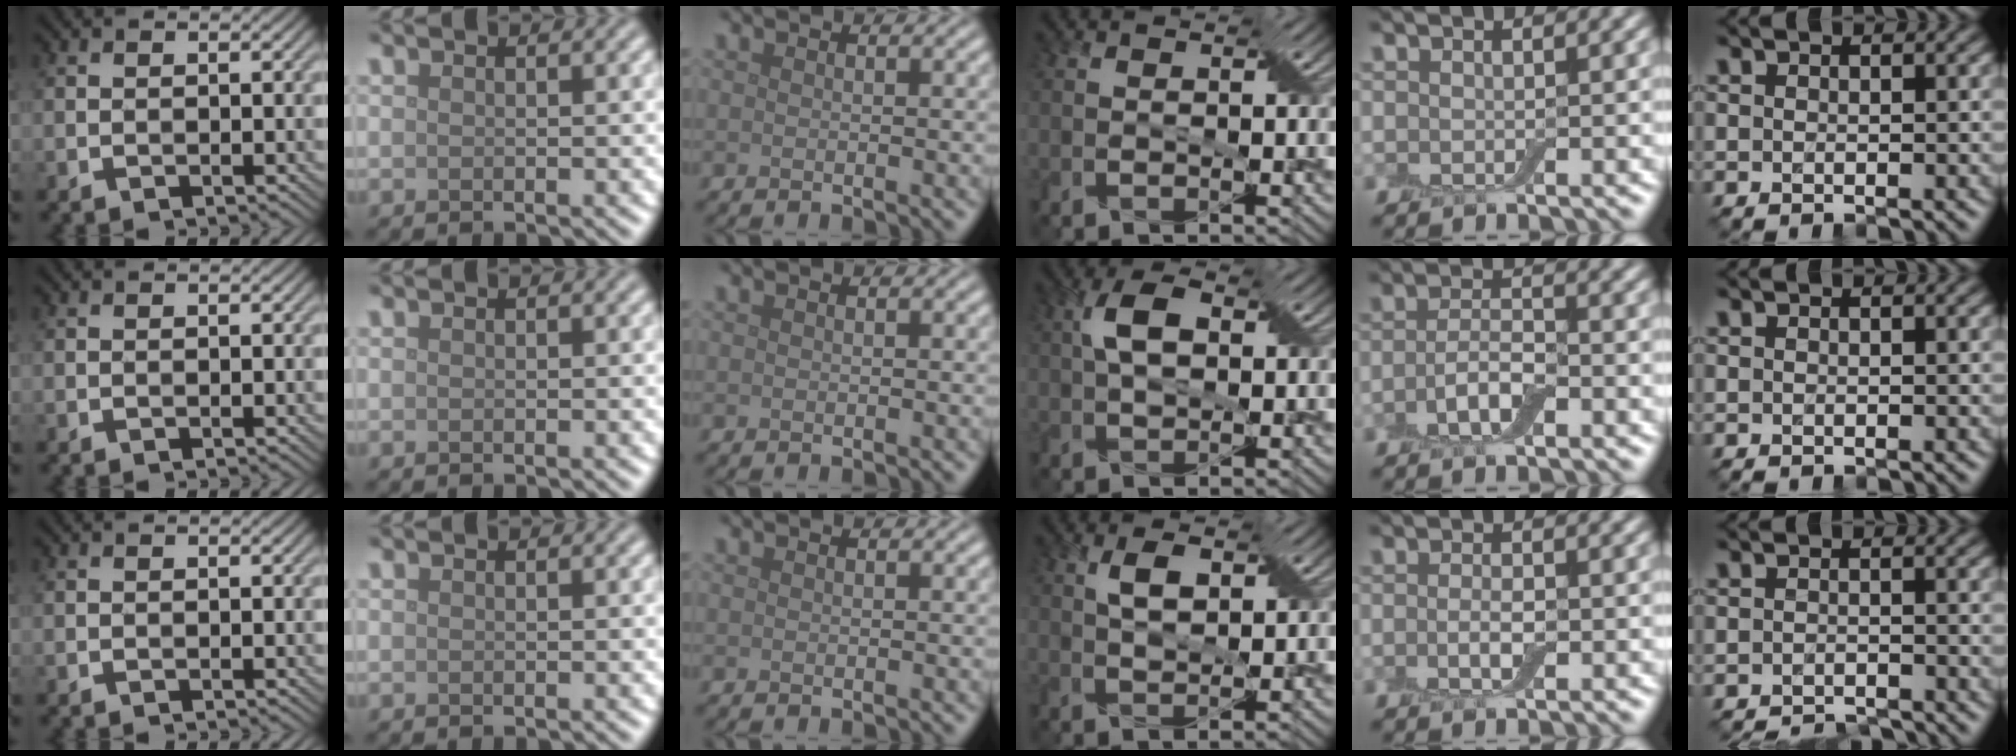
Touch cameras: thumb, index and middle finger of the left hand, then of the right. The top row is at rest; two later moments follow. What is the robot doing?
{"motion": "fold", "object": "apron"}